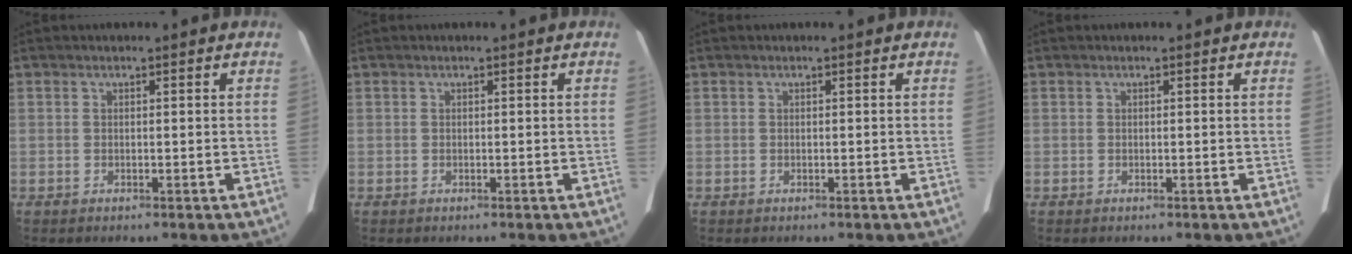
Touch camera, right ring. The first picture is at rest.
{"total": 0.0}
{"total": 0.0}
{"total": 0.0}